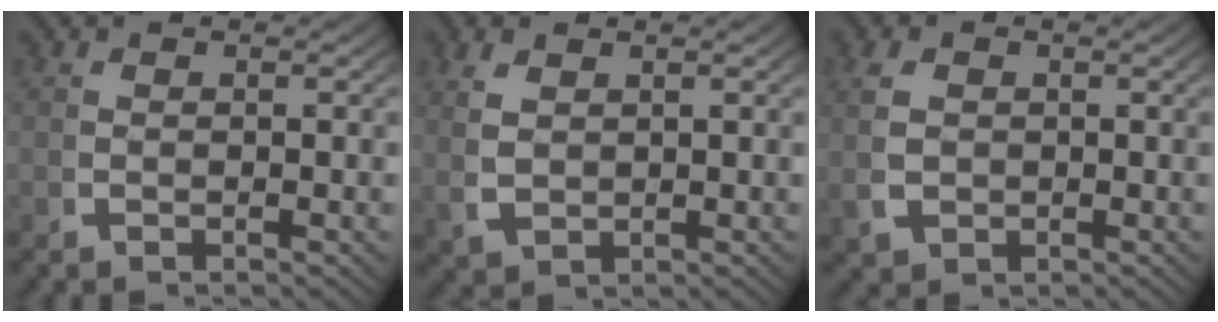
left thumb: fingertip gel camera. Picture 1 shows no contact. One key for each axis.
{"total": 2.4, "fx": 1.1, "fy": 1.6, "fz": 1.4, "tx": -0.032, "ty": -0.001, "tz": 0.033}
{"total": 3.5, "fx": 0.3, "fy": 2.9, "fz": 2.0, "tx": -0.053, "ty": -0.010, "tz": 0.014}